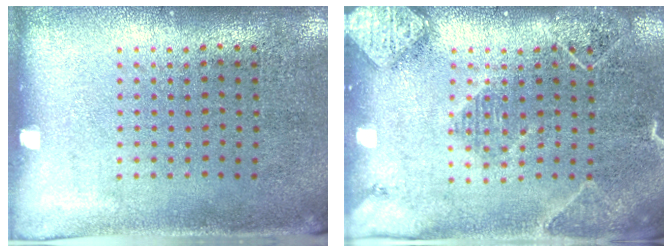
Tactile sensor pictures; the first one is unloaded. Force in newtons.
{"total": 2.3, "press": 2.0, "slide": 1.0}